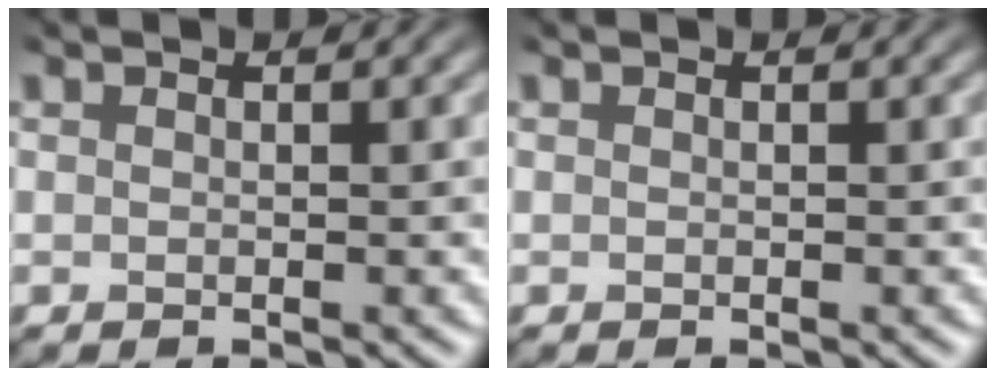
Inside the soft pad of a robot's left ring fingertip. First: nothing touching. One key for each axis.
{"total": 0.0}